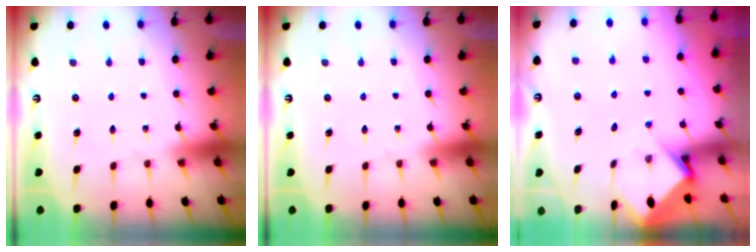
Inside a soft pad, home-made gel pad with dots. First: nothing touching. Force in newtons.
{"total": 0.0}
{"total": 3.7, "press": 3.7, "slide": 0.2}